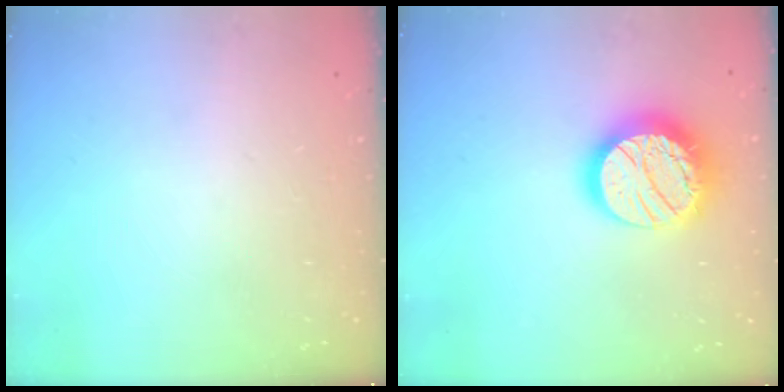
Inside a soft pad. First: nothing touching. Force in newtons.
{"total": 20.7, "press": 20.6, "slide": 1.7}